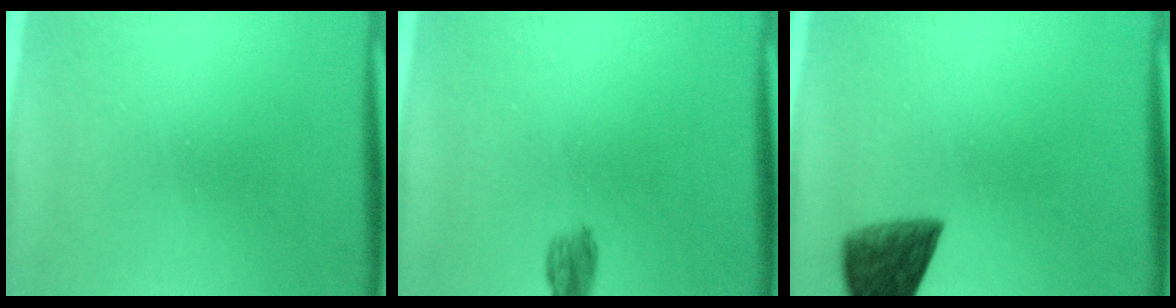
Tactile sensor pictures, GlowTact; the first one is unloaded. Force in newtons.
{"total": 1.6}
{"total": 7.6}